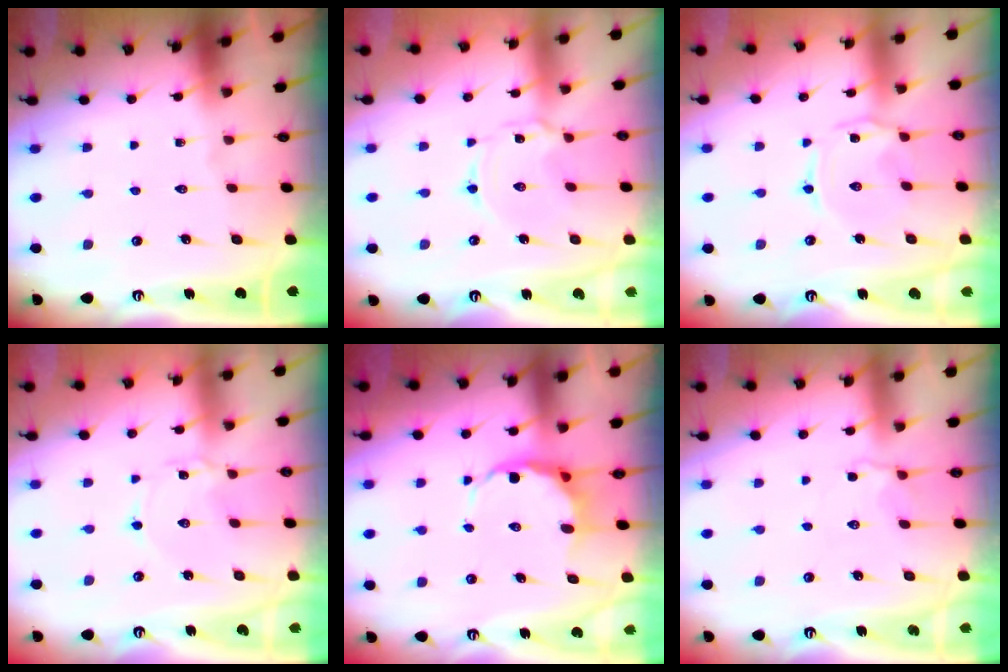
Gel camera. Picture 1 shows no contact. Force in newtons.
{"total": 2.2, "press": 2.2, "slide": 0.3}
{"total": 1.5, "press": 1.5, "slide": 0.3}
{"total": 1.9, "press": 1.8, "slide": 0.3}
{"total": 6.8, "press": 6.6, "slide": 1.6}
{"total": 3.6, "press": 3.2, "slide": 1.7}